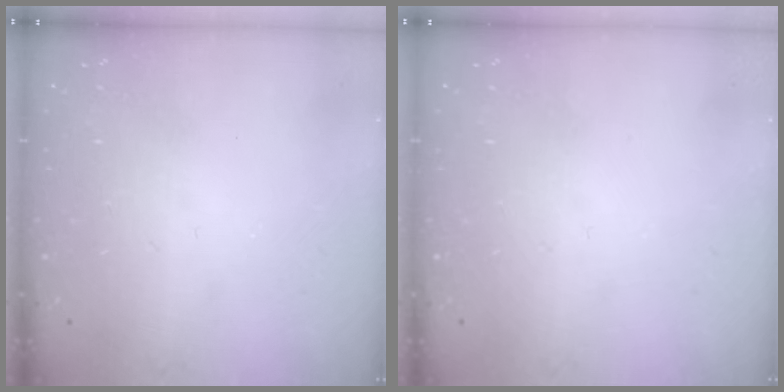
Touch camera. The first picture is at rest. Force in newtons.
{"total": 0.0}